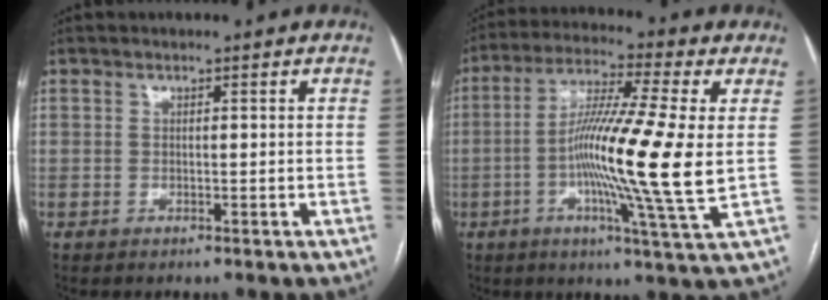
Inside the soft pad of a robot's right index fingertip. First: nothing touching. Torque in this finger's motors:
{"motor_torque": [1.83, -0.31, 1.05, 0.21]}